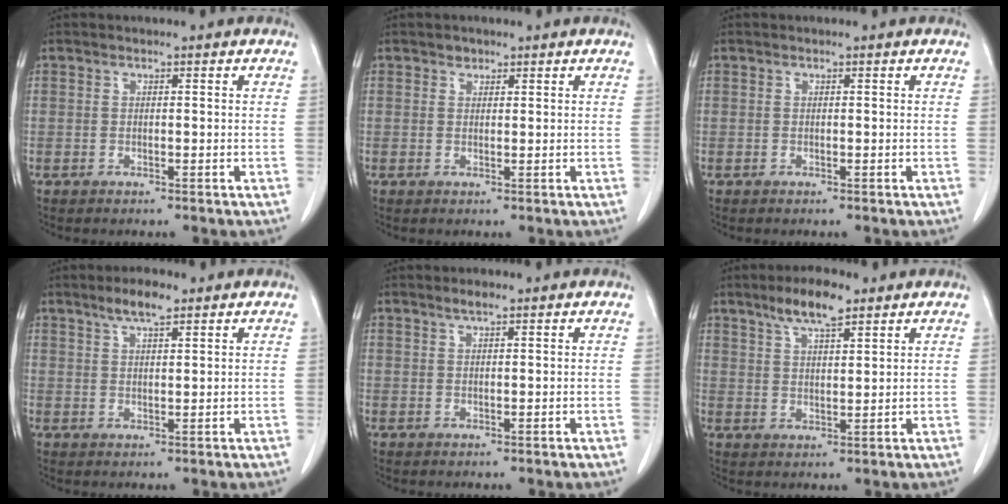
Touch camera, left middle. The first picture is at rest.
{"total": 1.0, "force": [0.7, 0.6, 0.1], "torque": [0.001, -0.005, 0.009]}
{"total": 0.0}
{"total": 4.3, "force": [3.1, 0.8, 2.9], "torque": [-0.057, 0.004, 0.056]}
{"total": 1.5, "force": [1.2, 0.2, 0.9], "torque": [-0.022, 0.002, 0.025]}
{"total": 6.7, "force": [4.7, 1.4, 4.6], "torque": [-0.090, 0.006, 0.085]}